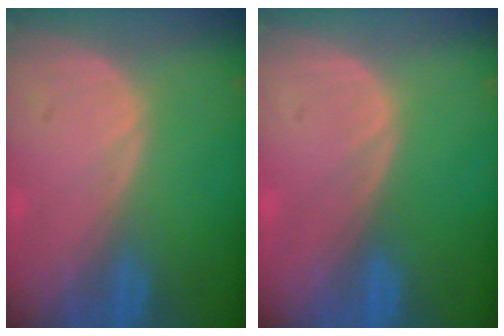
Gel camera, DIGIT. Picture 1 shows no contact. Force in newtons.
{"total": 0.0}